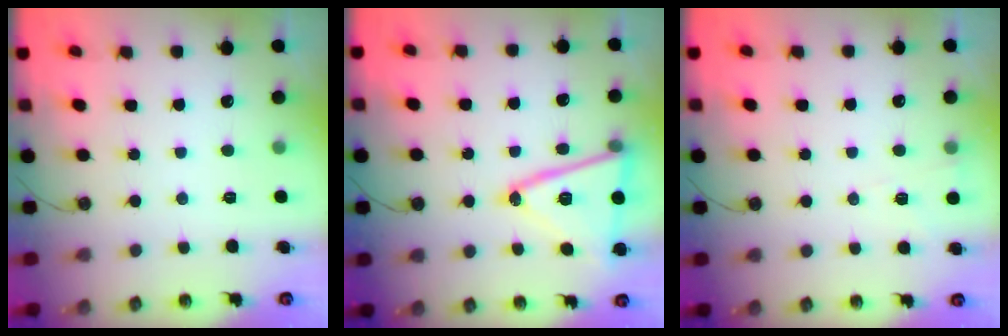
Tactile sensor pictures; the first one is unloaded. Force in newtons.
{"total": 18.7, "press": 18.4, "slide": 3.3}
{"total": 4.6, "press": 4.5, "slide": 0.5}